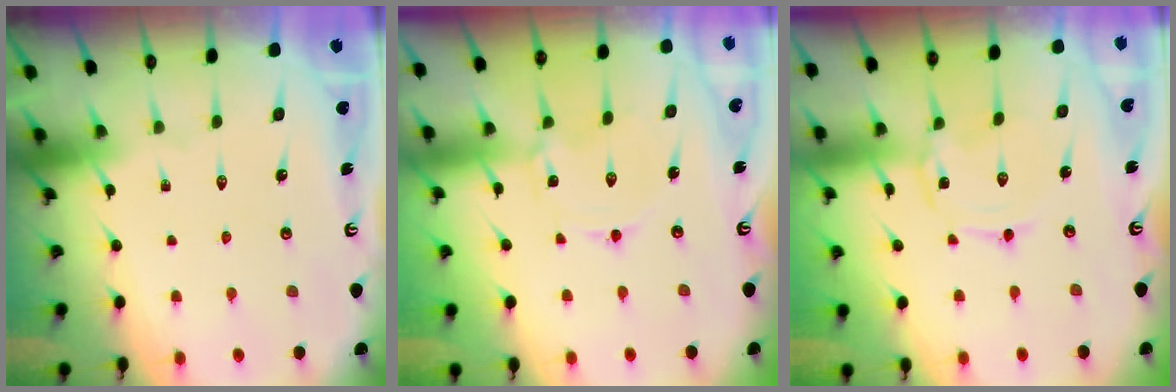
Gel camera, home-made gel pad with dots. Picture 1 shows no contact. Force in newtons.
{"total": 1.5, "press": 1.5, "slide": 0.3}
{"total": 1.5, "press": 1.5, "slide": 0.1}